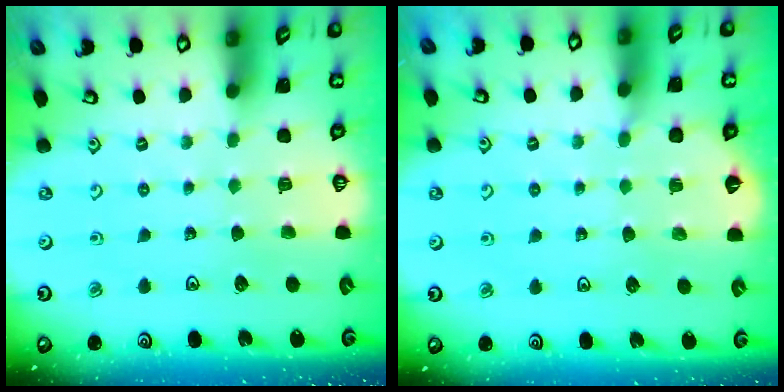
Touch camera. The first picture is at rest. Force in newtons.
{"total": 2.9, "press": 2.9, "slide": 0.3}